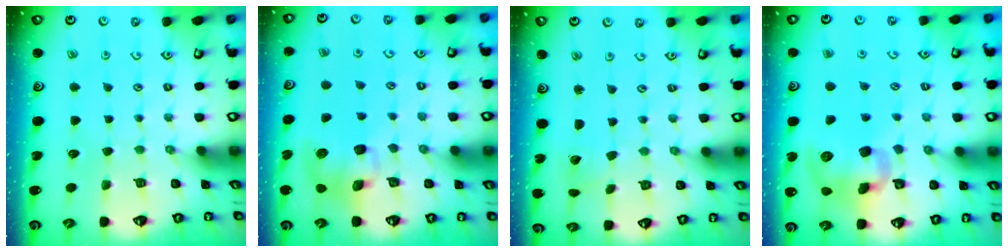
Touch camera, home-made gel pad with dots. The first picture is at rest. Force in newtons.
{"total": 8.7, "press": 8.6, "slide": 1.2}
{"total": 2.4, "press": 2.4, "slide": 0.2}
{"total": 12.3, "press": 12.1, "slide": 2.3}